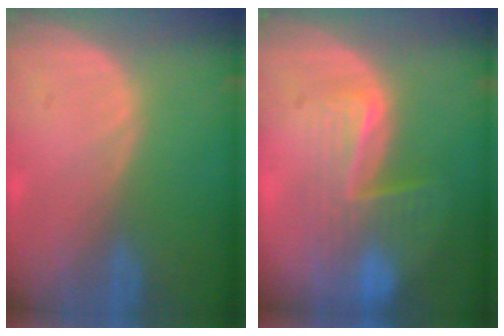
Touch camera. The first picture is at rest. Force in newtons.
{"total": 7.8, "press": 7.2, "slide": 3.1}